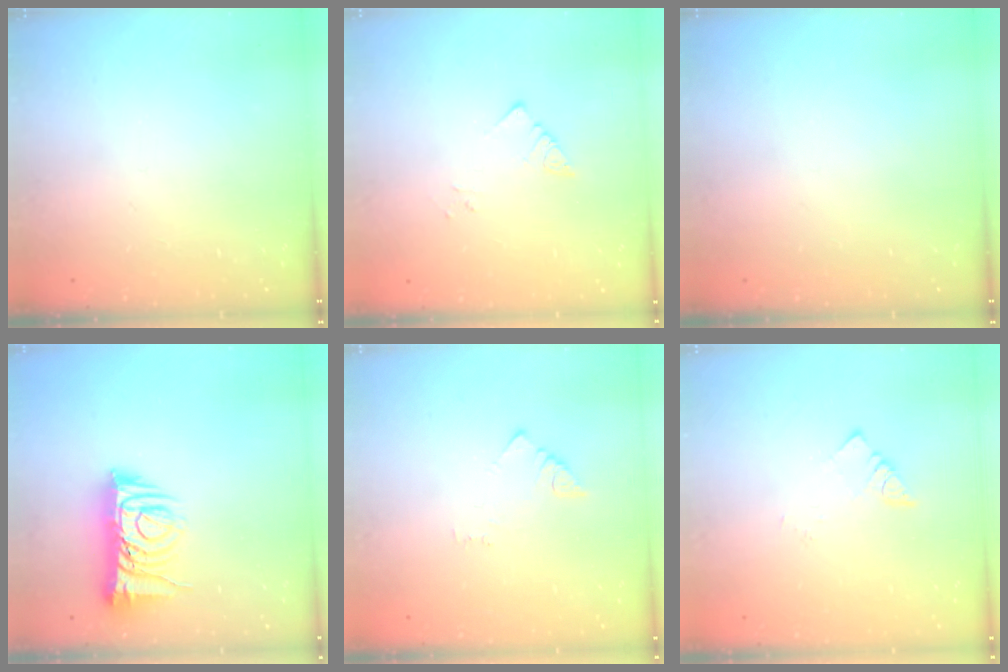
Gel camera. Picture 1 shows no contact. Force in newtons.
{"total": 2.8, "press": 2.8, "slide": 0.2}
{"total": 0.0}
{"total": 9.9, "press": 9.8, "slide": 1.4}
{"total": 1.5, "press": 1.5, "slide": 0.3}
{"total": 1.9, "press": 1.9, "slide": 0.1}